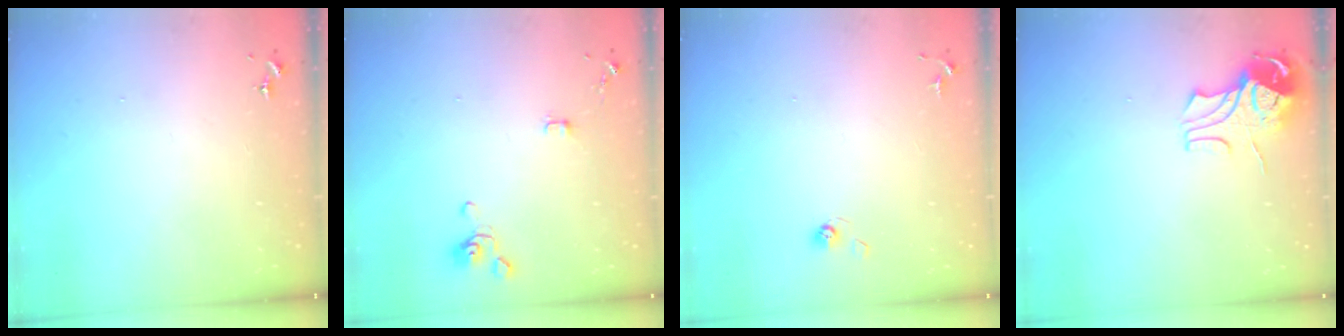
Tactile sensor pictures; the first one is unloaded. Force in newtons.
{"total": 4.1, "press": 4.0, "slide": 0.7}
{"total": 3.8, "press": 3.3, "slide": 1.8}
{"total": 9.4, "press": 9.4, "slide": 1.1}